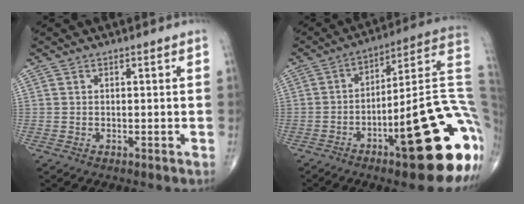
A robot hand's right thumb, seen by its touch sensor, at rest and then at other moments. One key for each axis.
{"total": 26.8, "fx": -7.5, "fy": 6.1, "fz": 25.0, "tx": -0.271, "ty": 0.030, "tz": -0.101}